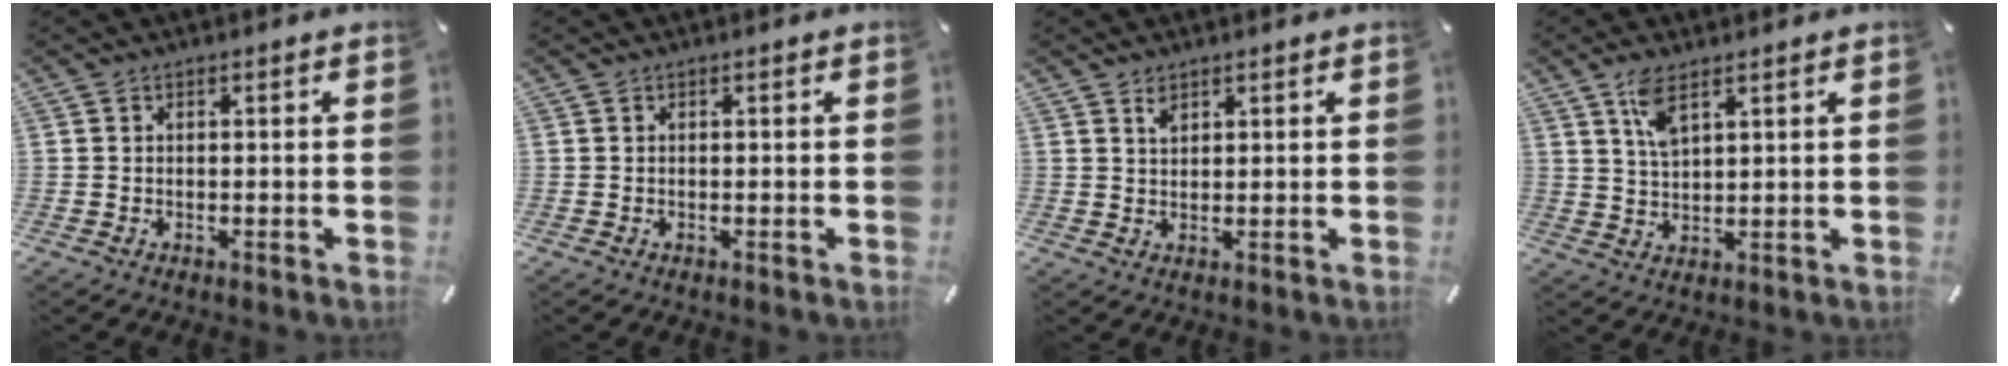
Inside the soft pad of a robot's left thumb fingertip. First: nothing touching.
{"total": 0.0}
{"total": 2.1, "force": [1.6, 1.2, 0.8], "torque": [-0.011, -0.004, 0.029]}
{"total": 5.9, "force": [3.5, 2.3, 4.1], "torque": [-0.091, 0.001, 0.064]}